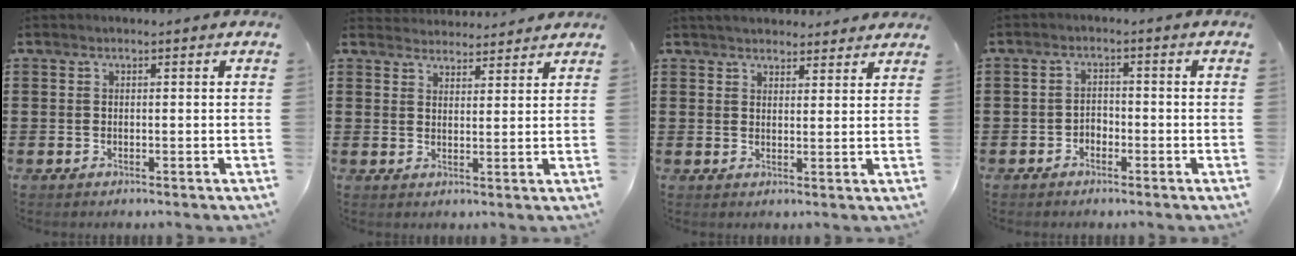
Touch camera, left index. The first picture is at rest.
{"total": 3.2, "force": [3.1, 0.5, -0.1], "torque": [-0.007, -0.011, 0.060]}
{"total": 3.0, "force": [2.9, 0.4, 0.4], "torque": [-0.015, -0.004, 0.055]}
{"total": 1.7, "force": [-1.5, 0.8, 0.4], "torque": [-0.015, 0.002, -0.033]}